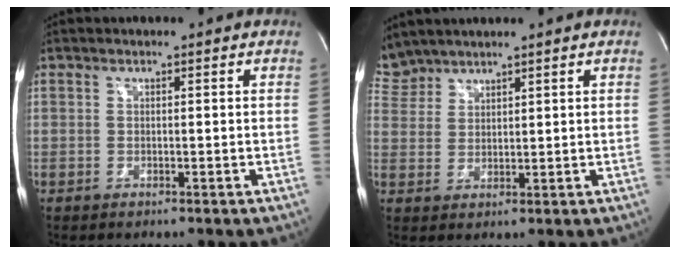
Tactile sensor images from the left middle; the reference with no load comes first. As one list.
[{"total": 4.6, "force": [4.5, 0.9, 0.0], "torque": [-0.013, 0.016, 0.099]}]